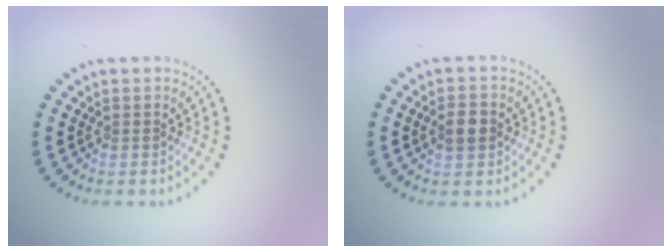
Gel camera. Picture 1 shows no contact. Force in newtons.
{"total": 2.9, "press": 2.9, "slide": 0.0}